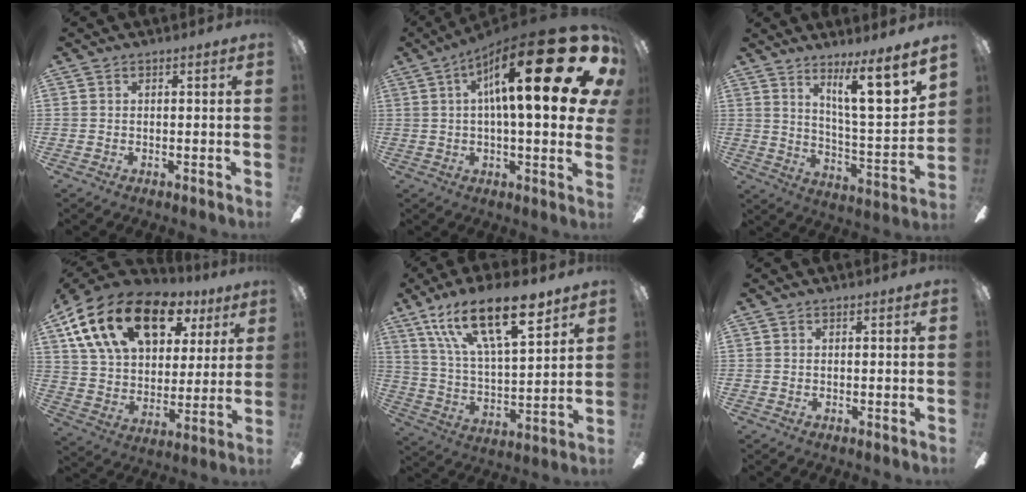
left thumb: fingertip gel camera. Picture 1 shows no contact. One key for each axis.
{"total": 30.9, "fx": 9.7, "fy": 9.1, "fz": 27.9, "tx": -0.411, "ty": -0.057, "tz": 0.153}
{"total": 14.5, "fx": 9.4, "fy": 2.2, "fz": 10.9, "tx": -0.166, "ty": -0.063, "tz": 0.144}
{"total": 21.9, "fx": 12.2, "fy": 12.5, "fz": 13.2, "tx": -0.243, "ty": -0.048, "tz": 0.219}
{"total": 22.6, "fx": 14.1, "fy": 8.4, "fz": 15.5, "tx": -0.267, "ty": -0.071, "tz": 0.238}
{"total": 0.0}